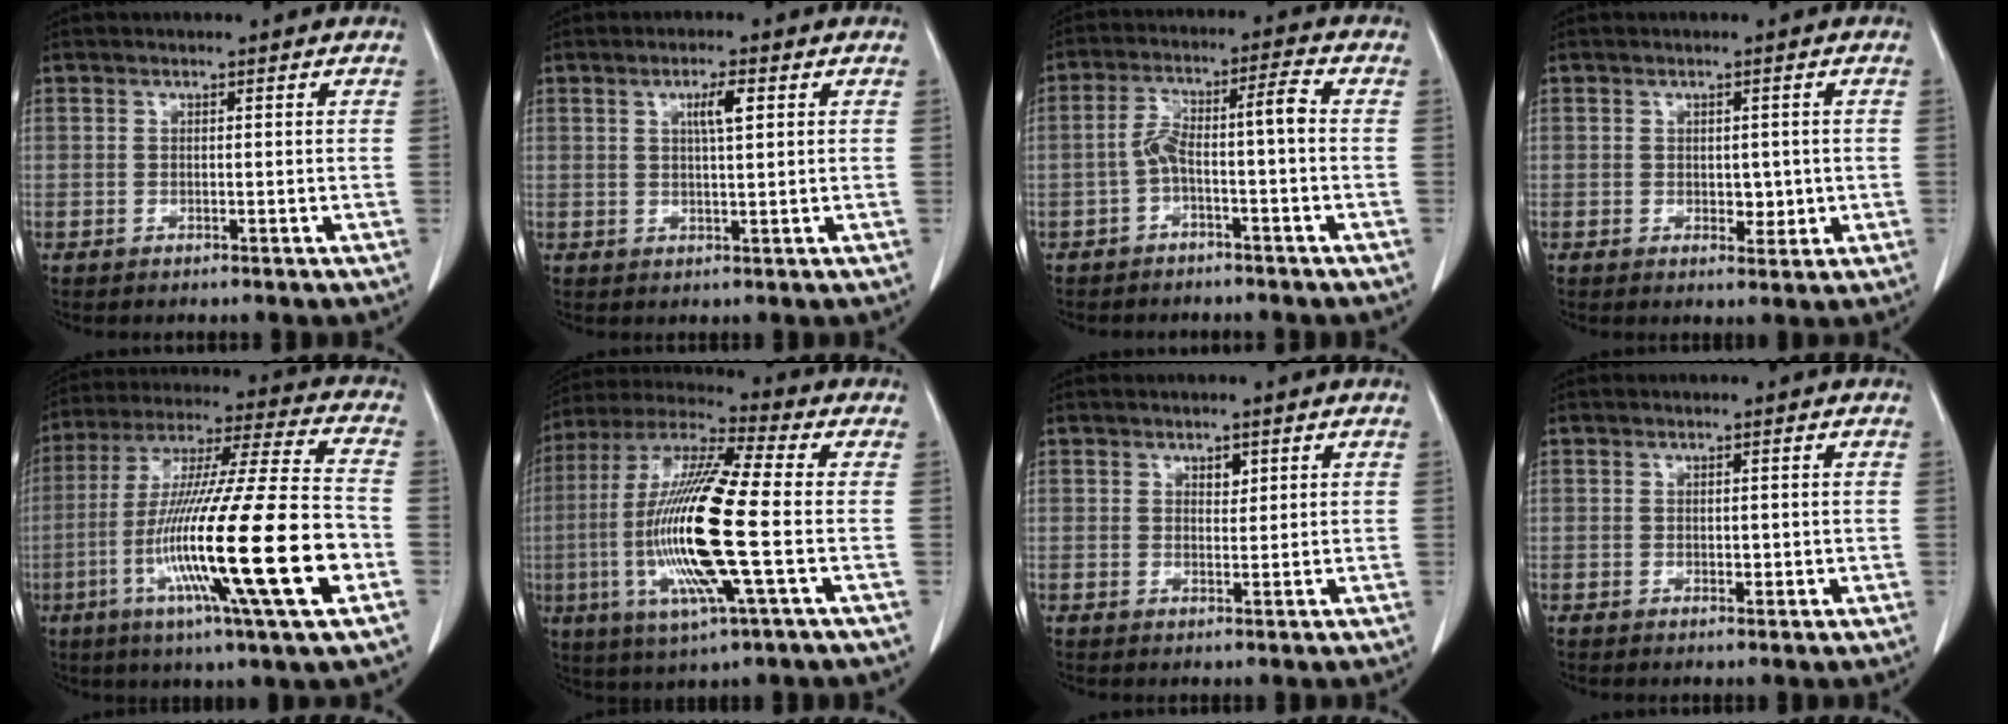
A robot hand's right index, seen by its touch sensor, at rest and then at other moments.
{"total": 3.4, "force": [1.3, 0.4, 3.2], "torque": [-0.054, 0.001, 0.021]}
{"total": 6.2, "force": [-1.7, 0.7, 5.9], "torque": [-0.115, 0.036, -0.028]}
{"total": 2.8, "force": [0.0, 1.9, 2.1], "torque": [-0.024, -0.004, 0.007]}
{"total": 26.3, "force": [-7.4, 0.7, 25.2], "torque": [-0.445, -0.035, -0.138]}
{"total": 18.7, "force": [-2.9, 1.3, 18.5], "torque": [-0.387, -0.011, -0.060]}
{"total": 1.6, "force": [0.9, 0.9, 1.0], "torque": [-0.011, -0.004, 0.015]}
{"total": 1.4, "force": [0.0, 0.9, 1.0], "torque": [-0.012, -0.001, 0.002]}